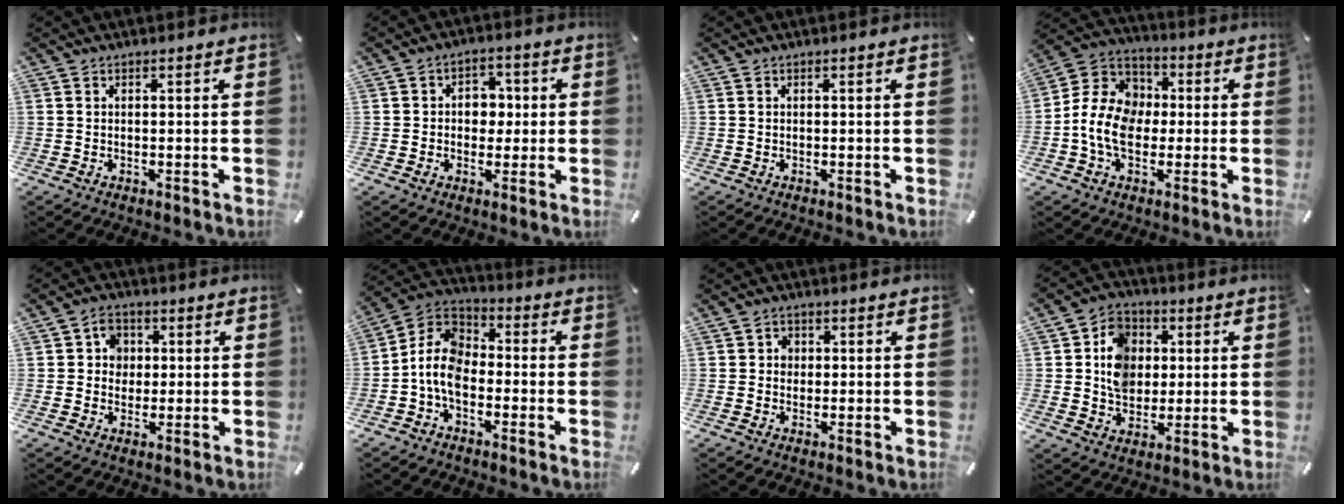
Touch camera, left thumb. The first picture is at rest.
{"total": 5.8, "force": [-0.3, 5.1, 2.9], "torque": [-0.038, 0.009, -0.010]}
{"total": 0.0}
{"total": 12.4, "force": [-2.3, 10.1, 6.7], "torque": [-0.156, 0.027, -0.041]}
{"total": 5.1, "force": [0.6, 4.8, 1.6], "torque": [-0.019, 0.005, 0.005]}
{"total": 9.4, "force": [-3.9, 6.3, 5.8], "torque": [-0.146, 0.007, -0.084]}
{"total": 2.3, "force": [-0.2, 2.2, 0.6], "torque": [-0.006, 0.004, -0.009]}
{"total": 10.5, "force": [1.1, 9.0, 5.2], "torque": [-0.091, 0.014, 0.020]}